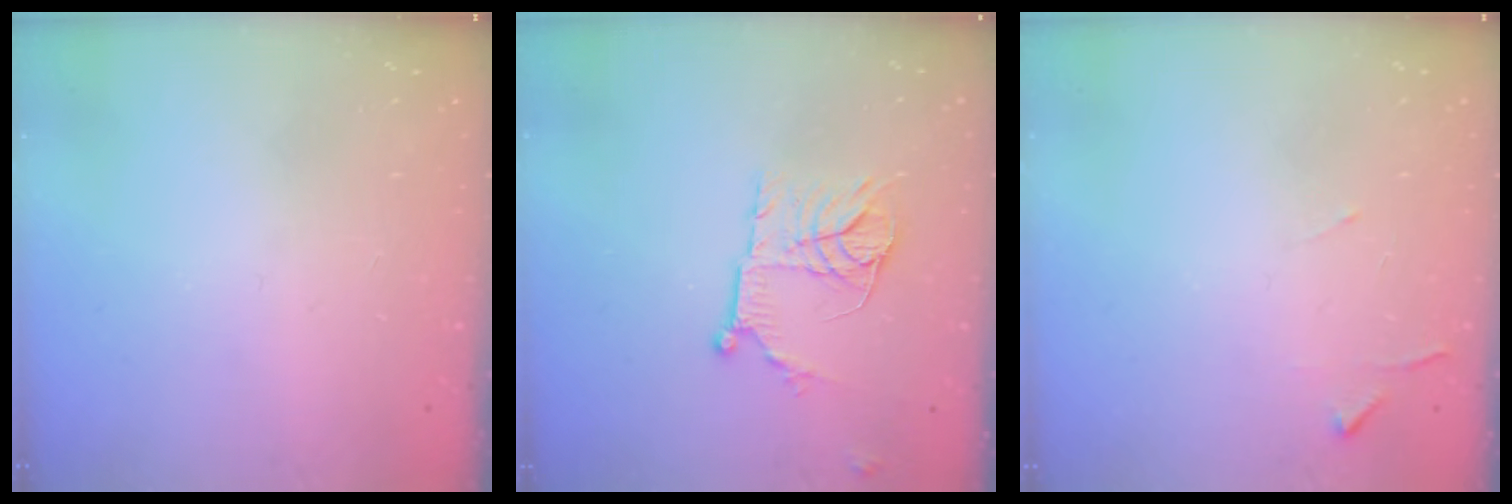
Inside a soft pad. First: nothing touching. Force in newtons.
{"total": 12.2, "press": 12.1, "slide": 1.1}
{"total": 4.7, "press": 4.6, "slide": 0.6}